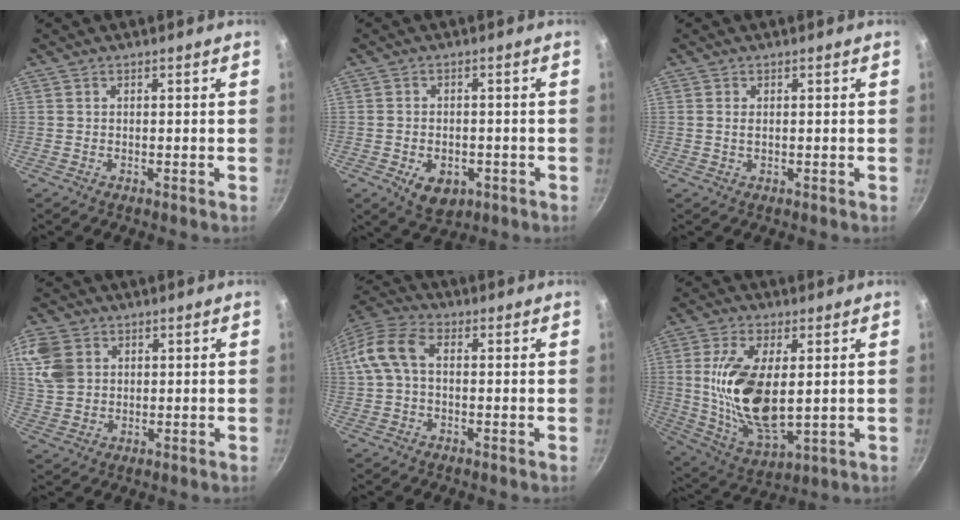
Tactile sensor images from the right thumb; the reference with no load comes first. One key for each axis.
{"total": 6.4, "fx": -2.5, "fy": 4.2, "fz": 4.1, "tx": -0.056, "ty": 0.008, "tz": -0.029}
{"total": 1.1, "fx": 0.2, "fy": 0.6, "fz": 0.9, "tx": -0.018, "ty": -0.001, "tz": 0.007}
{"total": 8.5, "fx": 2.8, "fy": 6.5, "fz": 4.8, "tx": -0.093, "ty": -0.002, "tz": 0.057}
{"total": 9.5, "fx": 1.0, "fy": 6.0, "fz": 7.4, "tx": -0.162, "ty": 0.031, "tz": 0.014}
{"total": 17.3, "fx": 1.5, "fy": 8.2, "fz": 15.2, "tx": -0.289, "ty": -0.020, "tz": 0.044}